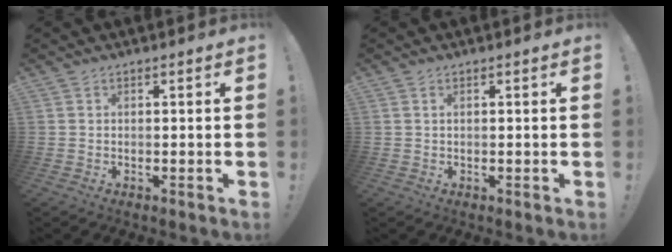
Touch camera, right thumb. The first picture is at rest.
{"total": 0.6, "force": [0.3, 0.1, 0.5], "torque": [-0.012, 0.002, 0.005]}